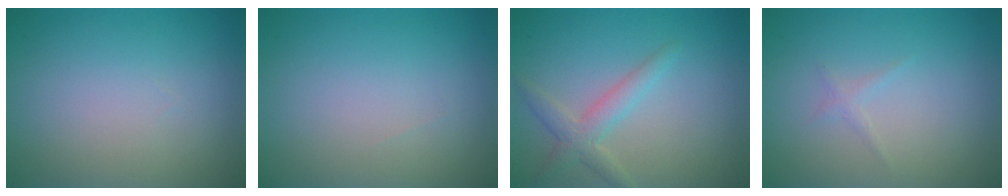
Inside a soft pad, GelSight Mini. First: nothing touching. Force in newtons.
{"total": 0.0}
{"total": 2.5, "press": 2.5, "slide": 0.2}
{"total": 0.7, "press": 0.7, "slide": 0.1}